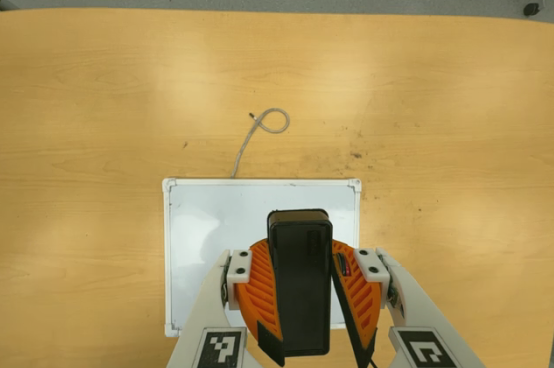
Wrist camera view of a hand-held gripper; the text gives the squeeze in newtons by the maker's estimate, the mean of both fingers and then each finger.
{"total": 9.9, "left": 9.8, "right": 9.9}